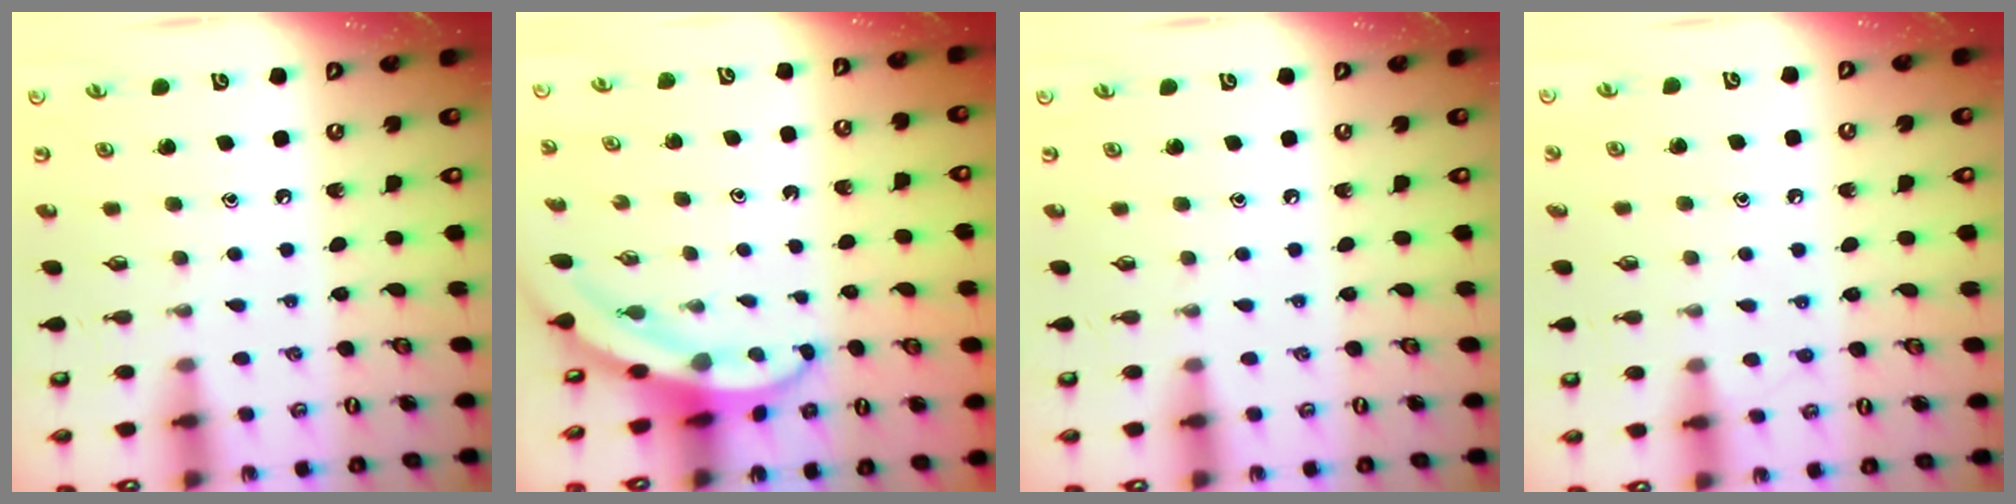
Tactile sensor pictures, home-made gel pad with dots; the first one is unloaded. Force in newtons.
{"total": 3.9, "press": 3.9, "slide": 0.5}
{"total": 0.0}
{"total": 6.1, "press": 6.1, "slide": 0.7}